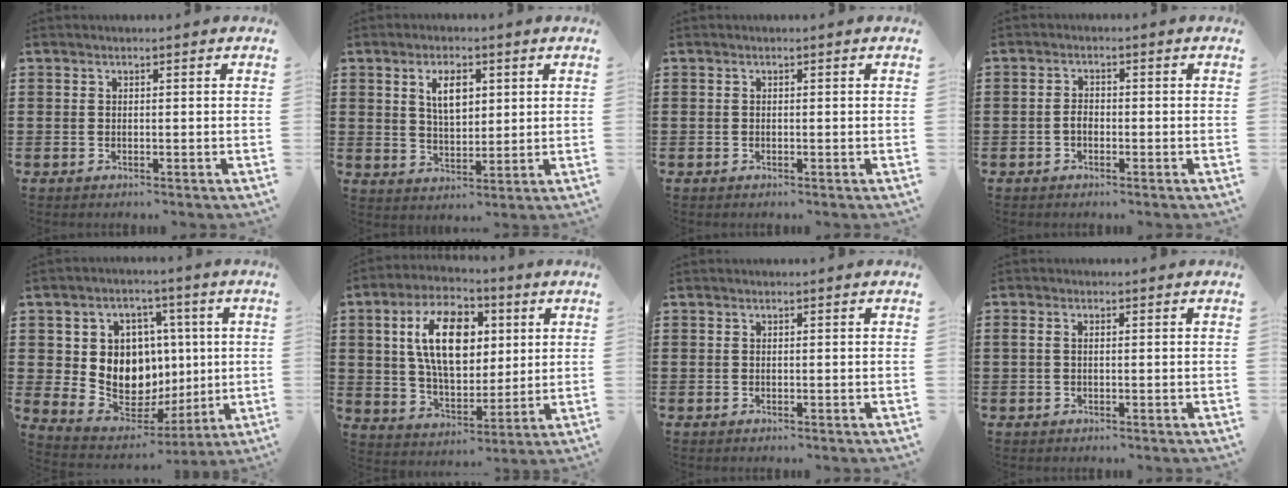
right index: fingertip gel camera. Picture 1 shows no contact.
{"total": 5.2, "force": [2.0, 2.7, 4.0], "torque": [-0.072, 0.004, 0.030]}
{"total": 0.0}
{"total": 1.8, "force": [-0.7, 1.0, 1.2], "torque": [-0.025, 0.002, -0.013]}
{"total": 9.9, "force": [1.9, 9.0, 3.7], "torque": [-0.095, -0.017, 0.047]}
{"total": 13.2, "force": [3.5, 7.4, 10.4], "torque": [-0.208, 0.015, 0.061]}
{"total": 0.0}
{"total": 2.3, "force": [-0.2, 1.3, 1.9], "torque": [-0.054, -0.001, -0.010]}